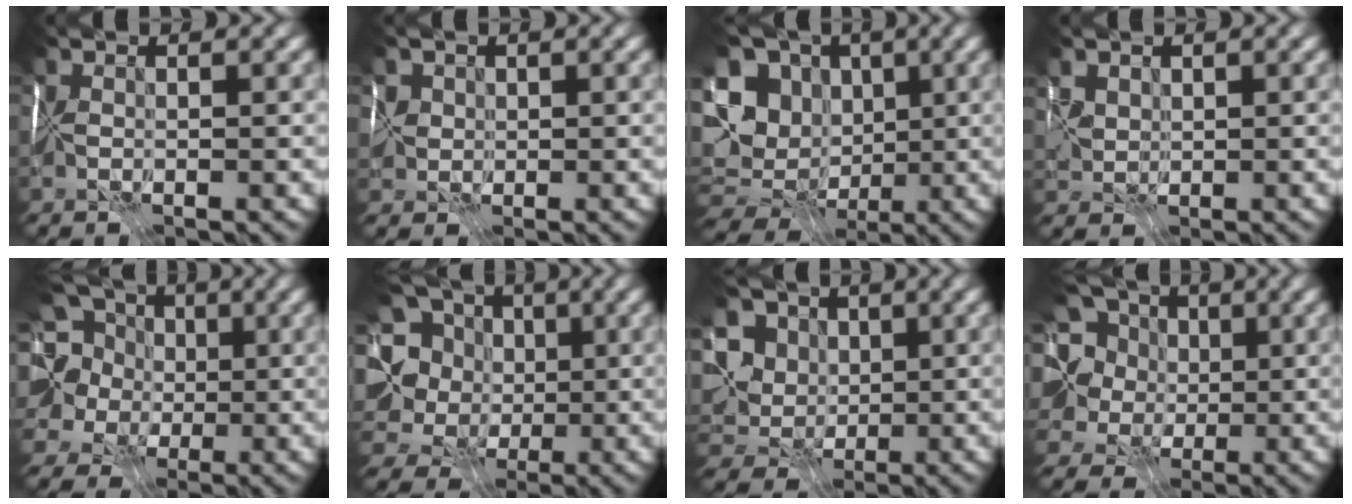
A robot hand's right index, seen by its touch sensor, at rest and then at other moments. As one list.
[{"total": 1.7, "force": [0.5, 1.6, 0.4], "torque": [-0.004, 0.013, 0.010]}, {"total": 12.5, "force": [0.6, 10.1, 7.3], "torque": [-0.141, -0.003, 0.016]}, {"total": 1.6, "force": [1.3, 0.9, 0.5], "torque": [-0.007, 0.002, 0.026]}, {"total": 11.9, "force": [2.9, 10.1, 5.6], "torque": [-0.128, 0.022, 0.015]}, {"total": 12.1, "force": [2.4, 10.4, 5.8], "torque": [-0.136, 0.025, 0.020]}, {"total": 10.5, "force": [2.9, 8.6, 5.2], "torque": [-0.107, 0.020, 0.033]}, {"total": 10.9, "force": [3.5, 8.4, 5.9], "torque": [-0.116, 0.016, 0.029]}]